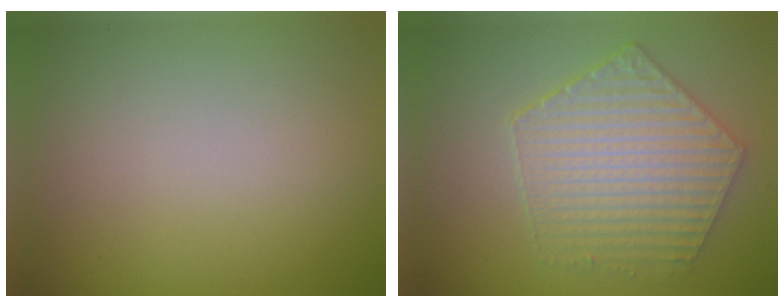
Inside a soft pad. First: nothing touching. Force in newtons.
{"total": 5.4, "press": 4.5, "slide": 2.9}